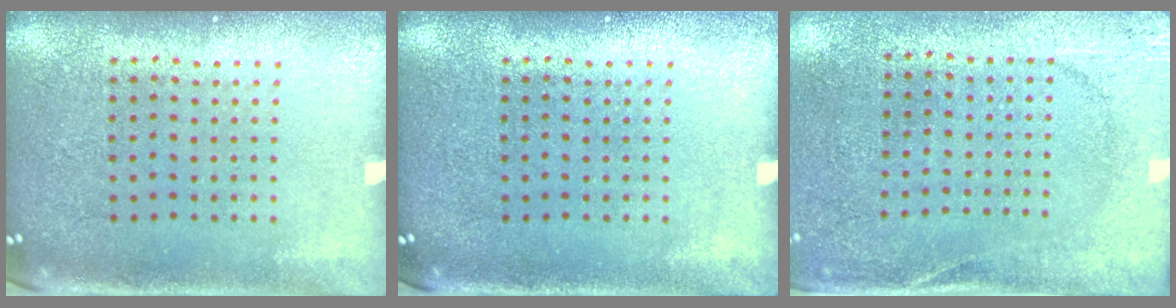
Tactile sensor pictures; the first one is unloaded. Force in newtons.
{"total": 0.0}
{"total": 2.7, "press": 2.3, "slide": 1.3}